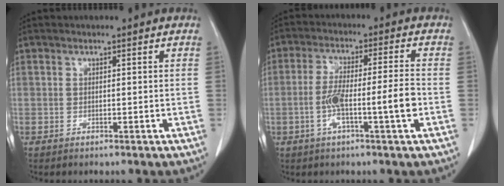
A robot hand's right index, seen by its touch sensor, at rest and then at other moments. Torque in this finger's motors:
{"motor_torque": [0.31, -0.07, 0.46, 0.11]}